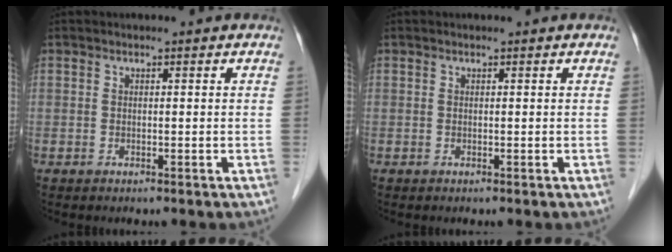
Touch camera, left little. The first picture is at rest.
{"total": 0.0}